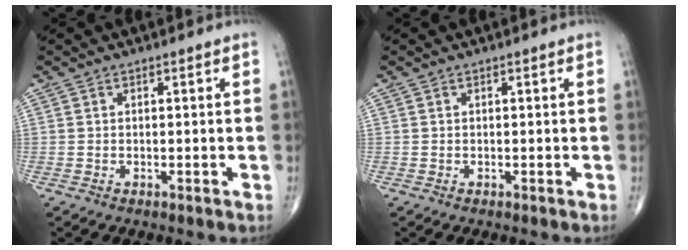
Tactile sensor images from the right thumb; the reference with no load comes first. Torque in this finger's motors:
{"motor_torque": [-0.24, 0.24, -0.08, -0.03, 0.00]}